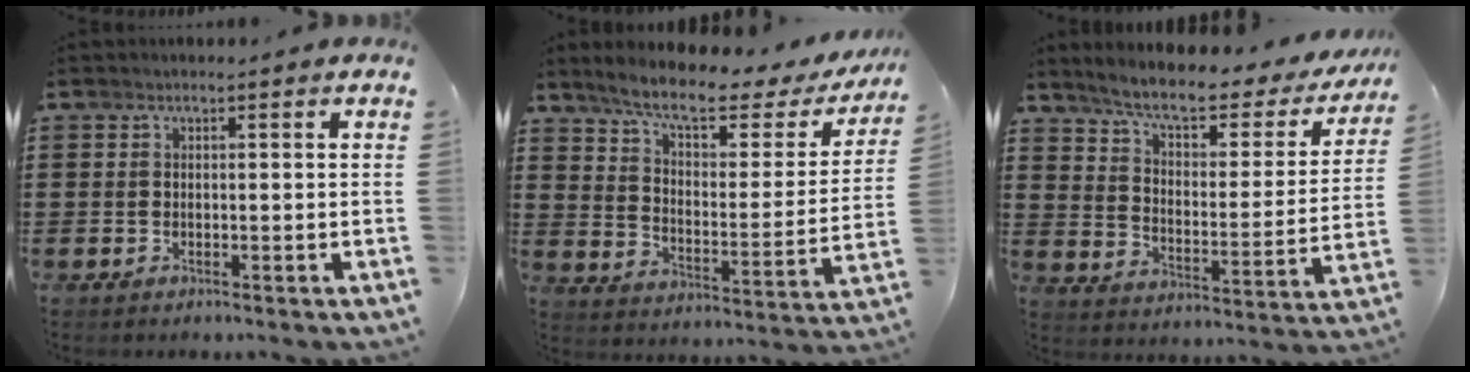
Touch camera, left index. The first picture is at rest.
{"total": 8.1, "force": [6.2, 1.4, 5.1], "torque": [-0.114, -0.030, 0.101]}
{"total": 7.0, "force": [5.6, 1.2, 4.0], "torque": [-0.093, -0.031, 0.089]}